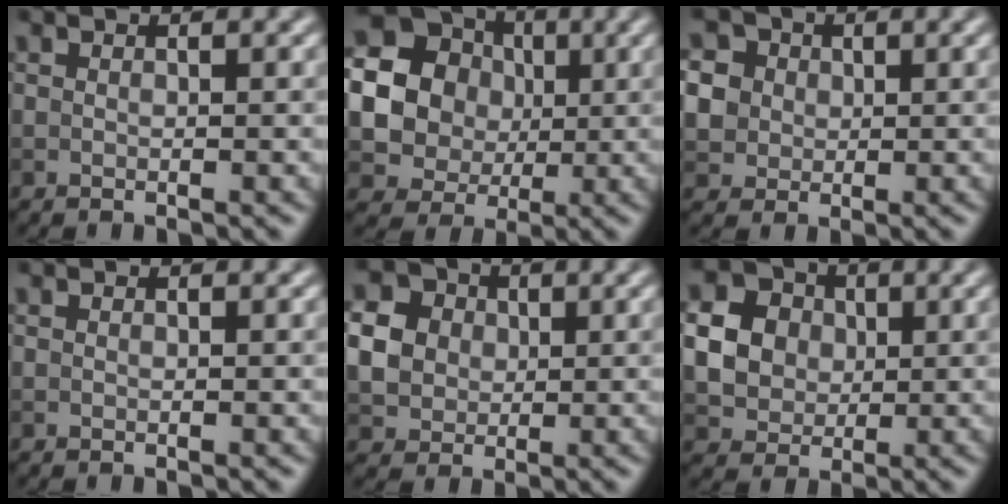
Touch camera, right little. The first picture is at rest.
{"total": 21.6, "force": [3.1, 20.2, 6.7], "torque": [-0.189, -0.005, 0.022]}
{"total": 6.6, "force": [1.7, 5.8, 2.7], "torque": [-0.063, 0.027, 0.019]}
{"total": 0.0}
{"total": 5.2, "force": [0.5, 4.6, 2.4], "torque": [-0.062, 0.012, 0.008]}
{"total": 5.6, "force": [0.4, 4.9, 2.6], "torque": [-0.061, 0.005, 0.004]}